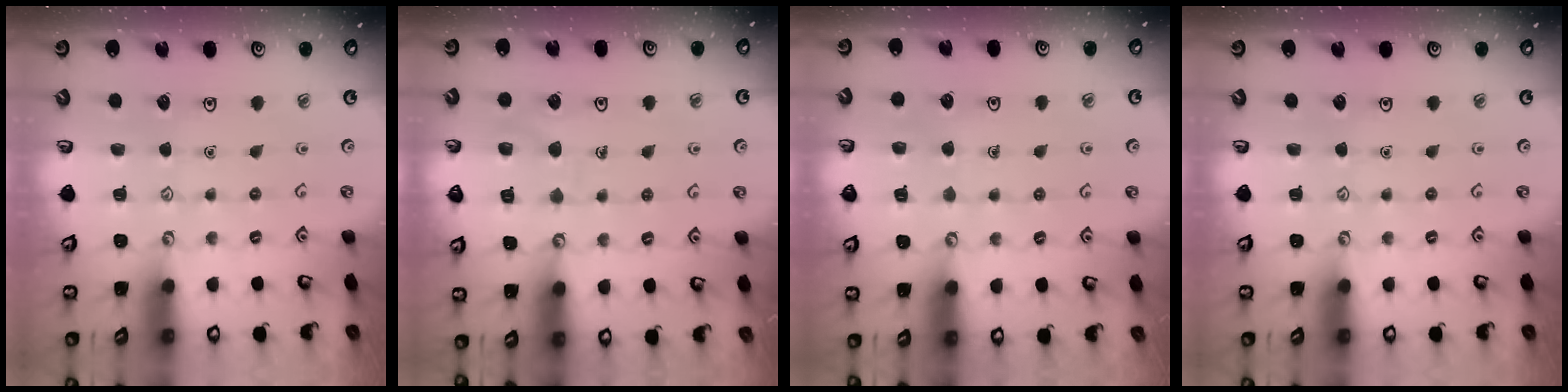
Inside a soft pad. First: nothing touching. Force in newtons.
{"total": 7.5, "press": 7.5, "slide": 0.7}
{"total": 4.6, "press": 4.6, "slide": 0.3}
{"total": 0.0}